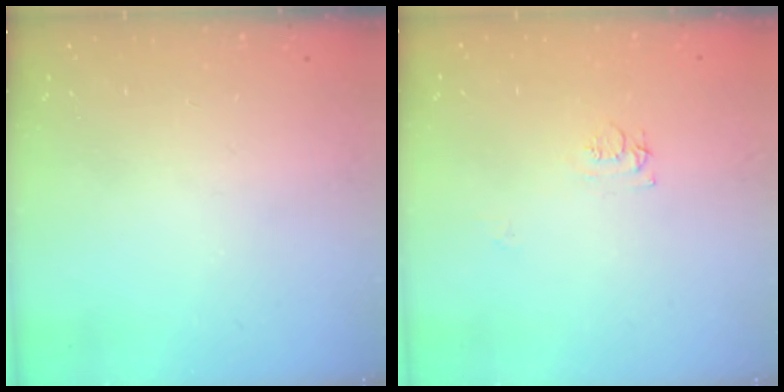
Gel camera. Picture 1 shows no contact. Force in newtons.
{"total": 6.2, "press": 6.2, "slide": 0.6}